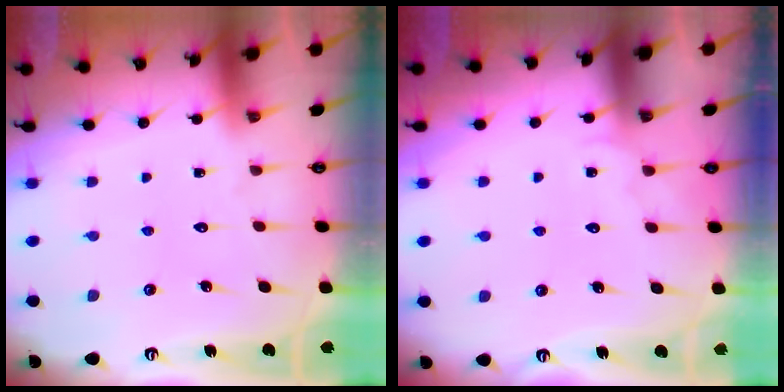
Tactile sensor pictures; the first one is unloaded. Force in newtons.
{"total": 2.4, "press": 2.4, "slide": 0.2}